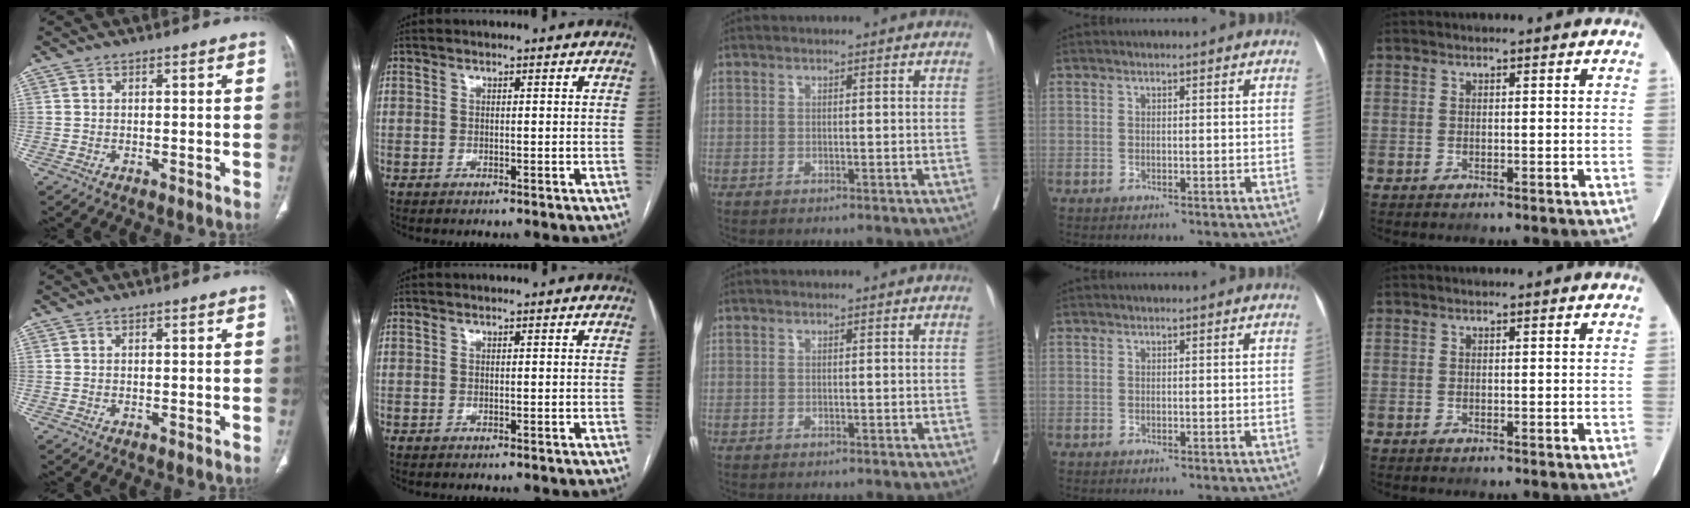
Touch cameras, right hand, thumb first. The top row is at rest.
{}